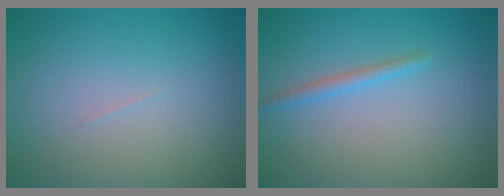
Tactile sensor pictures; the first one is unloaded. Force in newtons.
{"total": 1.3, "press": 1.3, "slide": 0.0}